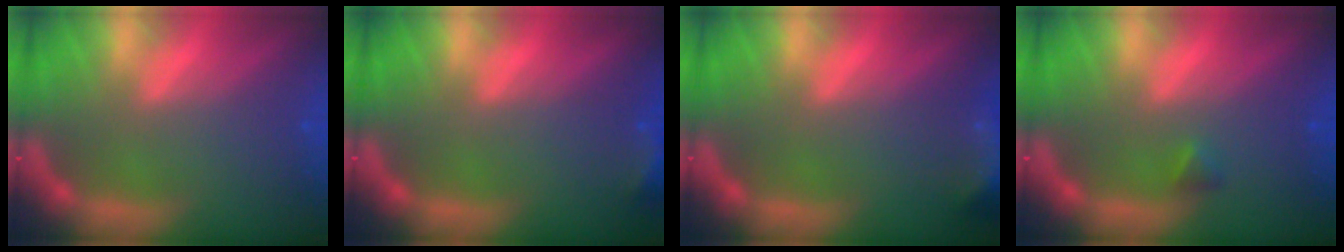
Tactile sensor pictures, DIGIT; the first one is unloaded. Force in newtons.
{"total": 2.4}
{"total": 6.5}
{"total": 0.9}